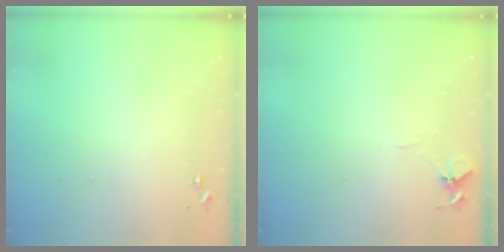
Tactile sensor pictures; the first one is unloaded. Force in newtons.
{"total": 5.8, "press": 5.8, "slide": 0.6}